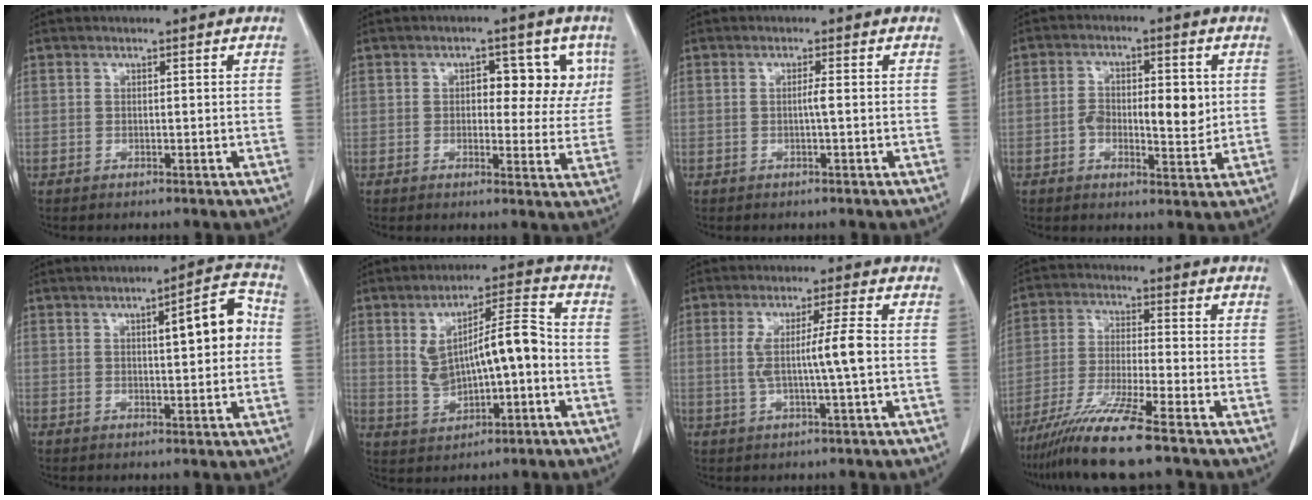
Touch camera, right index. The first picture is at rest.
{"total": 7.2, "force": [2.2, 4.1, 5.5], "torque": [-0.049, 0.016, 0.024]}
{"total": 1.1, "force": [-0.2, -0.2, 1.0], "torque": [-0.019, 0.000, -0.004]}
{"total": 7.8, "force": [0.0, 3.4, 7.1], "torque": [-0.120, 0.008, 0.000]}
{"total": 8.1, "force": [1.2, 1.7, 7.9], "torque": [-0.106, 0.021, 0.014]}
{"total": 10.5, "force": [-0.1, 2.9, 10.1], "torque": [-0.177, 0.022, 0.005]}
{"total": 6.3, "force": [-0.2, -0.8, 6.3], "torque": [-0.117, 0.002, 0.000]}
{"total": 10.5, "force": [-8.0, -0.8, 6.7], "torque": [-0.129, -0.035, -0.147]}